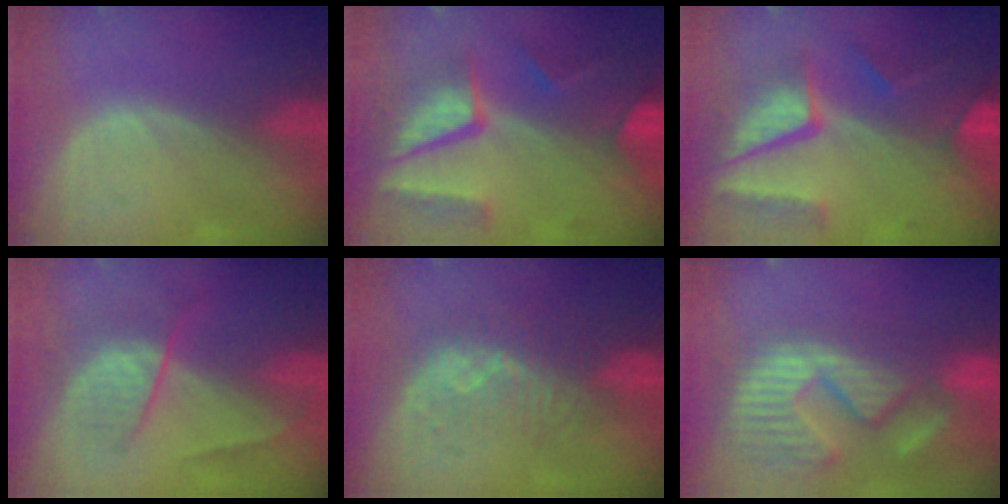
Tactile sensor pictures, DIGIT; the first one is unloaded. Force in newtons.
{"total": 10.4, "press": 8.8, "slide": 5.5}
{"total": 10.6, "press": 8.8, "slide": 5.9}
{"total": 6.6, "press": 6.0, "slide": 2.8}
{"total": 8.2, "press": 7.4, "slide": 3.5}
{"total": 15.3, "press": 12.5, "slide": 8.8}